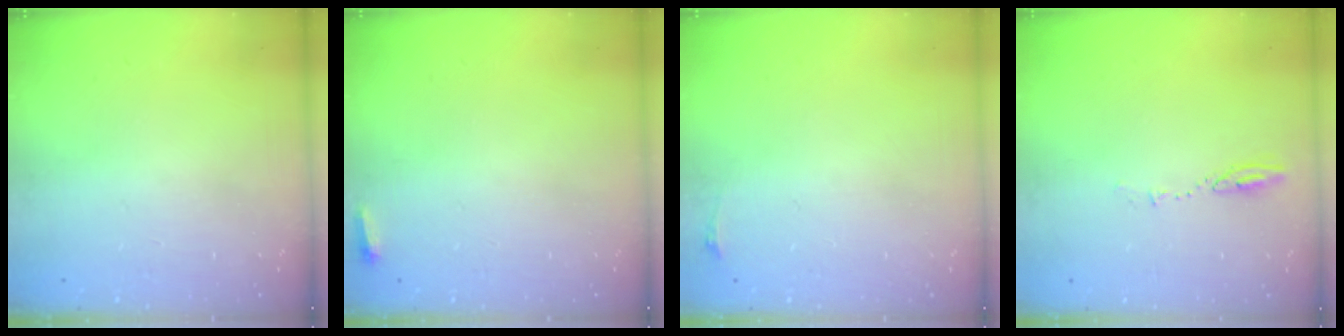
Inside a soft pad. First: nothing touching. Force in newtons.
{"total": 2.7, "press": 2.6, "slide": 0.9}
{"total": 2.8, "press": 2.1, "slide": 1.9}
{"total": 4.0, "press": 4.0, "slide": 0.5}